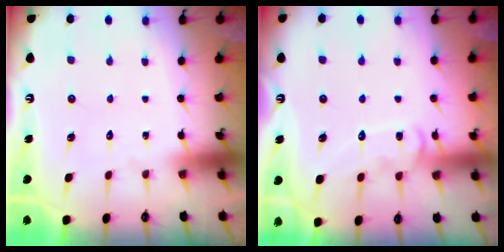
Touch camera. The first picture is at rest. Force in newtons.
{"total": 10.9, "press": 10.9, "slide": 0.8}